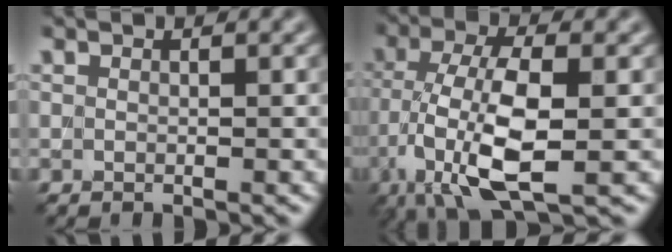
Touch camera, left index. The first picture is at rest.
{"total": 9.0, "force": [-2.6, 3.1, 8.1], "torque": [-0.164, 0.002, -0.051]}